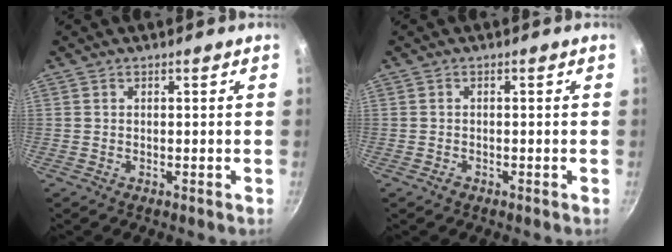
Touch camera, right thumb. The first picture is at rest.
{"total": 0.7, "force": [-0.5, 0.4, 0.3], "torque": [-0.005, 0.001, -0.011]}